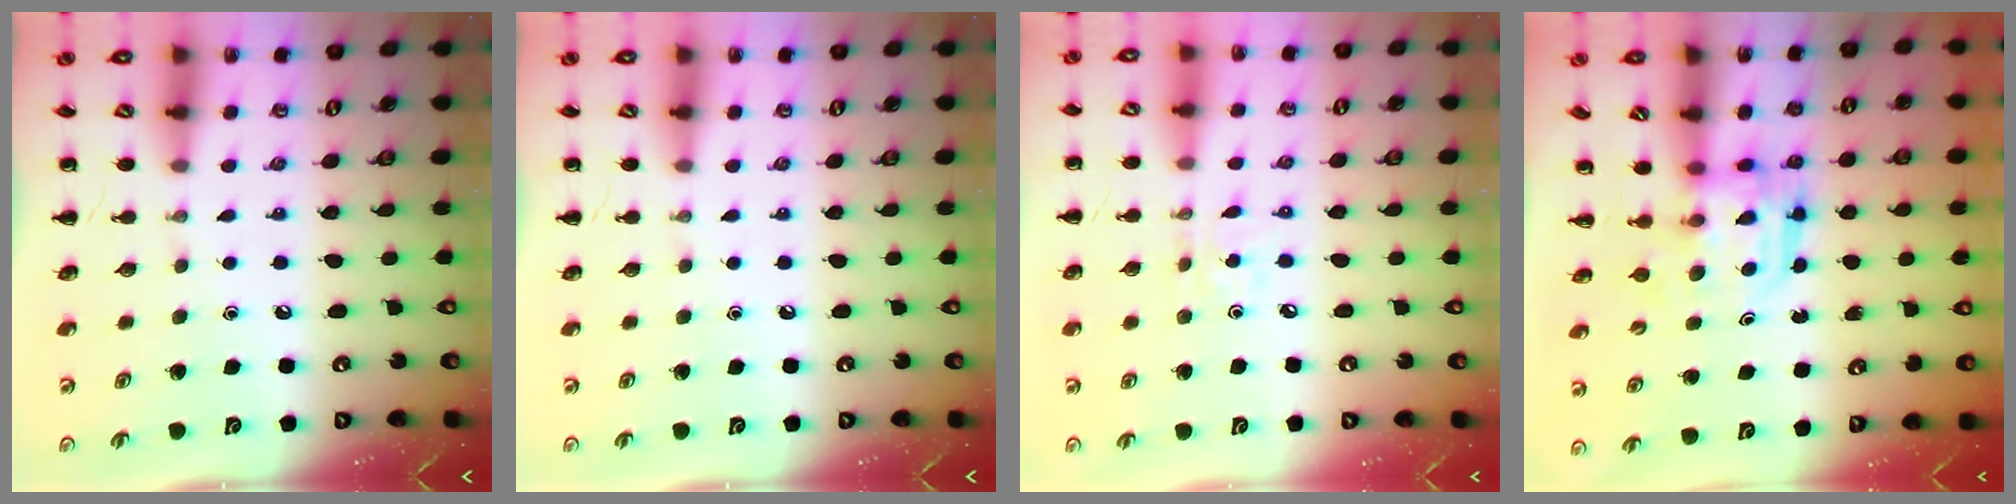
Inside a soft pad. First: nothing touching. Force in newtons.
{"total": 0.0}
{"total": 2.6, "press": 2.5, "slide": 0.8}
{"total": 3.3, "press": 3.3, "slide": 0.2}